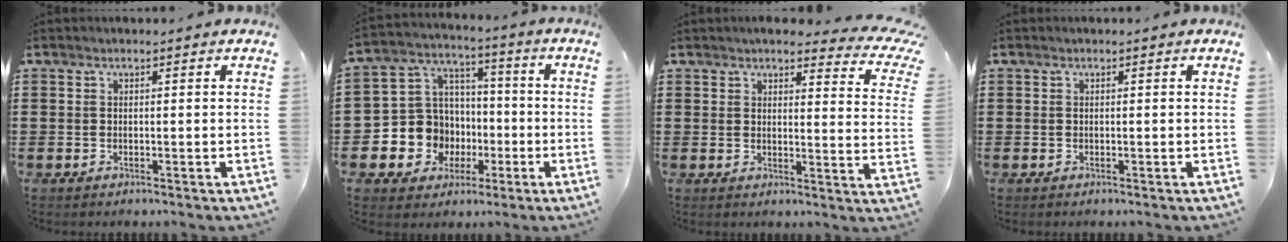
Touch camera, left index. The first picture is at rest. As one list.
[{"total": 9.5, "force": [-2.1, 9.1, 1.8], "torque": [-0.096, 0.001, -0.036]}, {"total": 4.8, "force": [4.1, 0.7, 2.4], "torque": [-0.047, -0.023, 0.068]}, {"total": 0.0}]